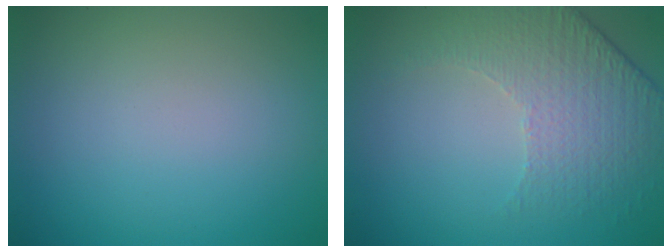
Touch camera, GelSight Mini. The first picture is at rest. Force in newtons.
{"total": 4.8, "press": 3.2, "slide": 3.5}